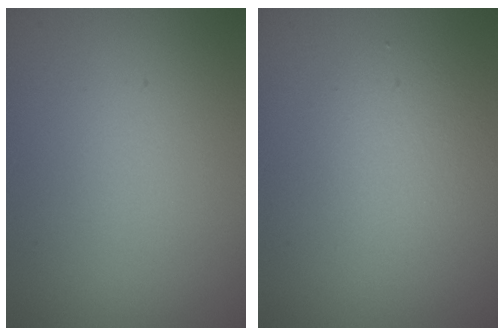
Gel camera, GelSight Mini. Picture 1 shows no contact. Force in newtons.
{"total": 2.5, "press": 2.5, "slide": 0.1}